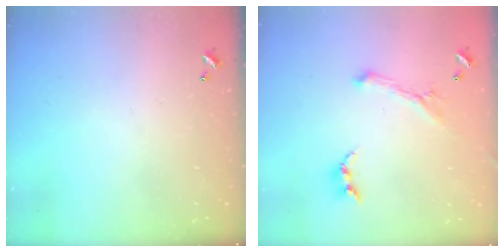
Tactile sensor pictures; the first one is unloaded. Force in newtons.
{"total": 0.0}